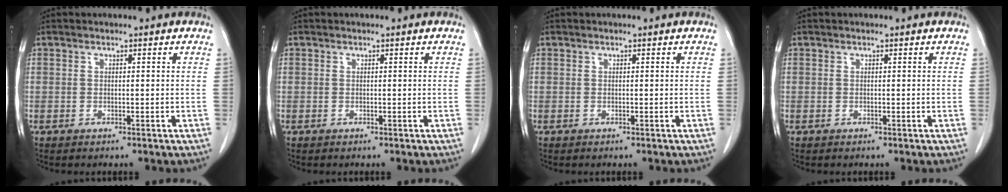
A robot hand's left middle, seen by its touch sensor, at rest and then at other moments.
{"total": 0.0}
{"total": 0.0}
{"total": 0.0}